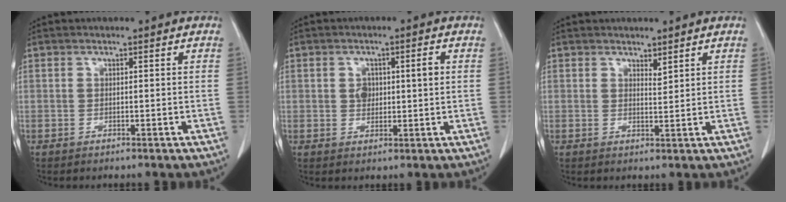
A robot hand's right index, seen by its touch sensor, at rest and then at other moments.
{"total": 3.9, "force": [0.7, 2.1, 3.2], "torque": [-0.055, 0.012, 0.020]}
{"total": 1.5, "force": [1.3, 0.5, 0.6], "torque": [-0.011, -0.006, 0.023]}